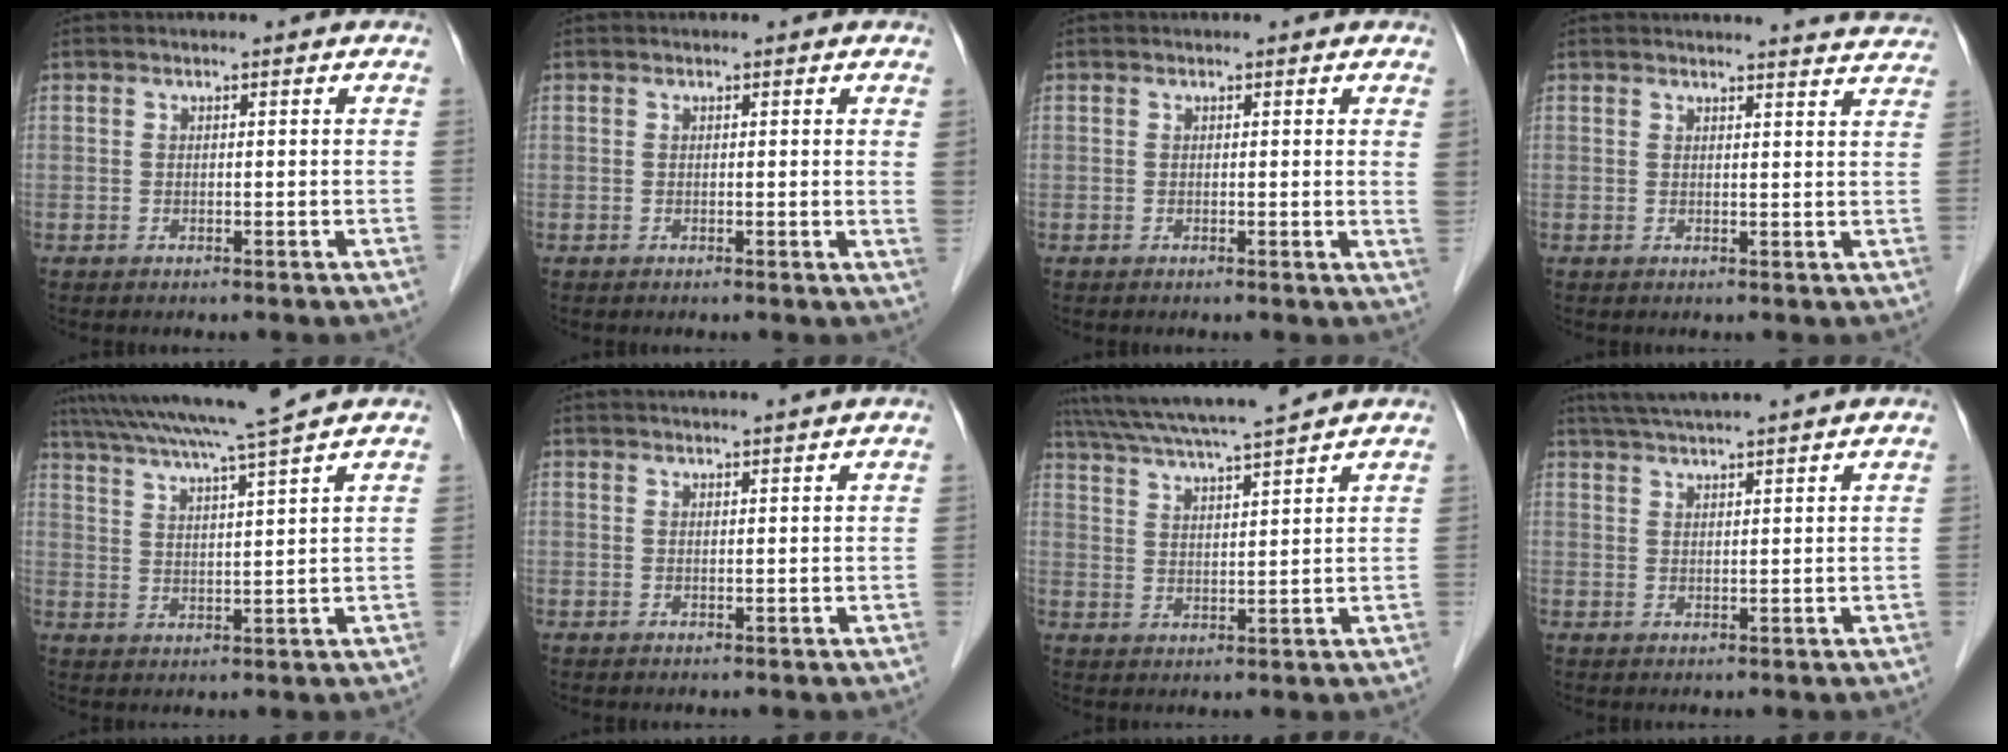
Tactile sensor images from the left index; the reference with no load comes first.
{"total": 1.2, "force": [0.5, 0.0, 1.1], "torque": [-0.015, -0.002, 0.001]}
{"total": 1.5, "force": [0.8, 0.0, 1.3], "torque": [-0.020, -0.003, 0.001]}
{"total": 9.2, "force": [9.1, 0.0, 1.4], "torque": [-0.008, -0.025, 0.083]}
{"total": 12.1, "force": [10.1, -1.8, 6.4], "torque": [-0.117, 0.009, 0.156]}
{"total": 6.9, "force": [6.3, -1.0, 2.5], "torque": [-0.026, 0.023, 0.071]}
{"total": 12.7, "force": [11.2, -0.5, 5.9], "torque": [-0.114, 0.026, 0.178]}
{"total": 9.1, "force": [8.1, -0.8, 4.2], "torque": [-0.073, 0.032, 0.119]}